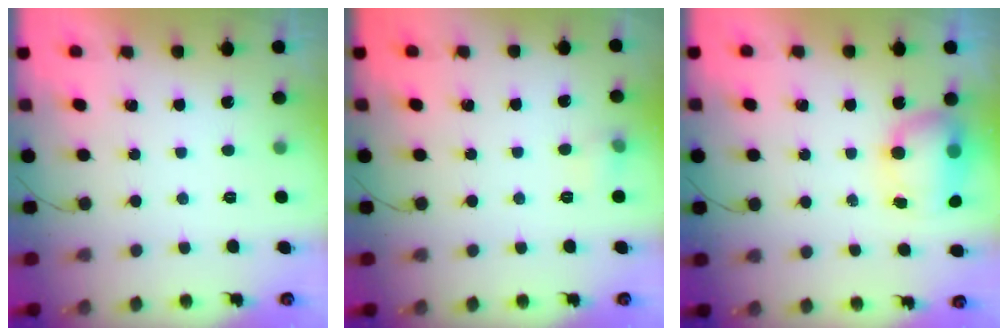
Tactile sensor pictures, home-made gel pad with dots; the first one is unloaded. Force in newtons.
{"total": 5.0, "press": 4.7, "slide": 1.4}
{"total": 11.5, "press": 9.0, "slide": 7.2}